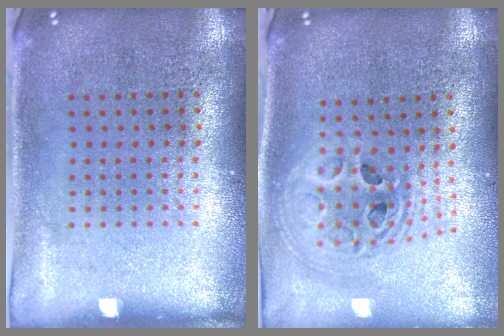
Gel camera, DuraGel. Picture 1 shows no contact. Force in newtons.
{"total": 2.3, "press": 1.8, "slide": 1.4}